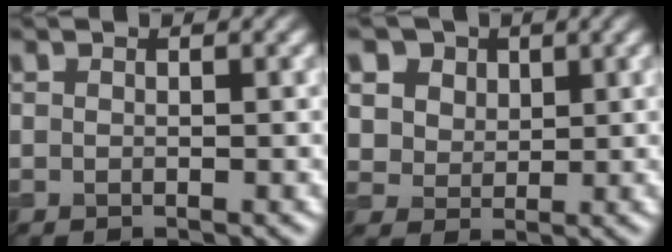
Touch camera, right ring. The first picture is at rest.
{"total": 7.8, "force": [4.2, 5.7, 3.3], "torque": [-0.080, 0.006, 0.065]}